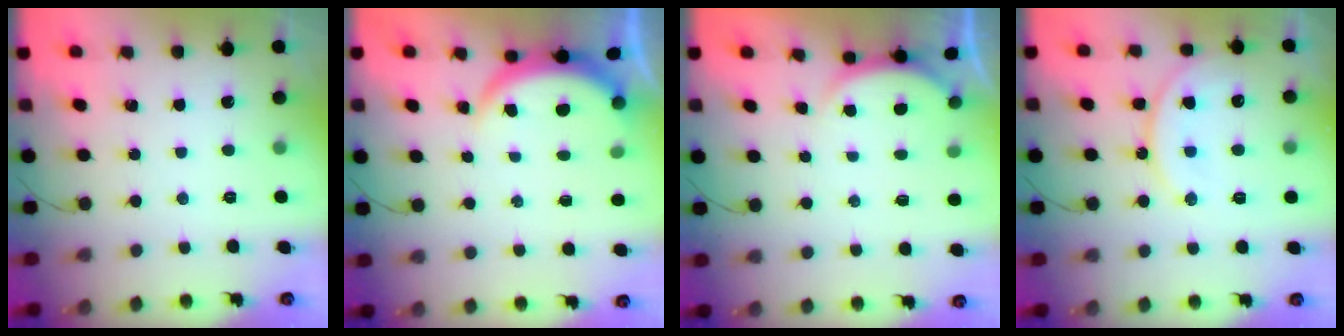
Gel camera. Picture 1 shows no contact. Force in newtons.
{"total": 3.9, "press": 3.9, "slide": 0.2}
{"total": 2.2, "press": 2.2, "slide": 0.6}
{"total": 13.1, "press": 13.0, "slide": 1.1}